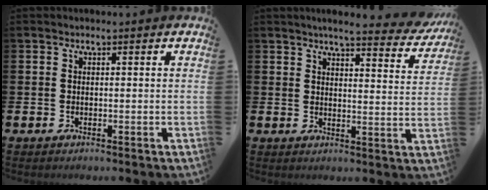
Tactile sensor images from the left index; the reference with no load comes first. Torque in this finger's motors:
{"motor_torque": [1.05, -1.09, 0.52, 0.12]}